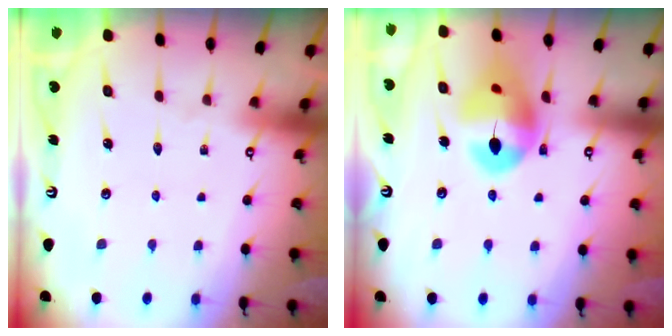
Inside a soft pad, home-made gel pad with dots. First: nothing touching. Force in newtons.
{"total": 15.7, "press": 15.6, "slide": 1.9}